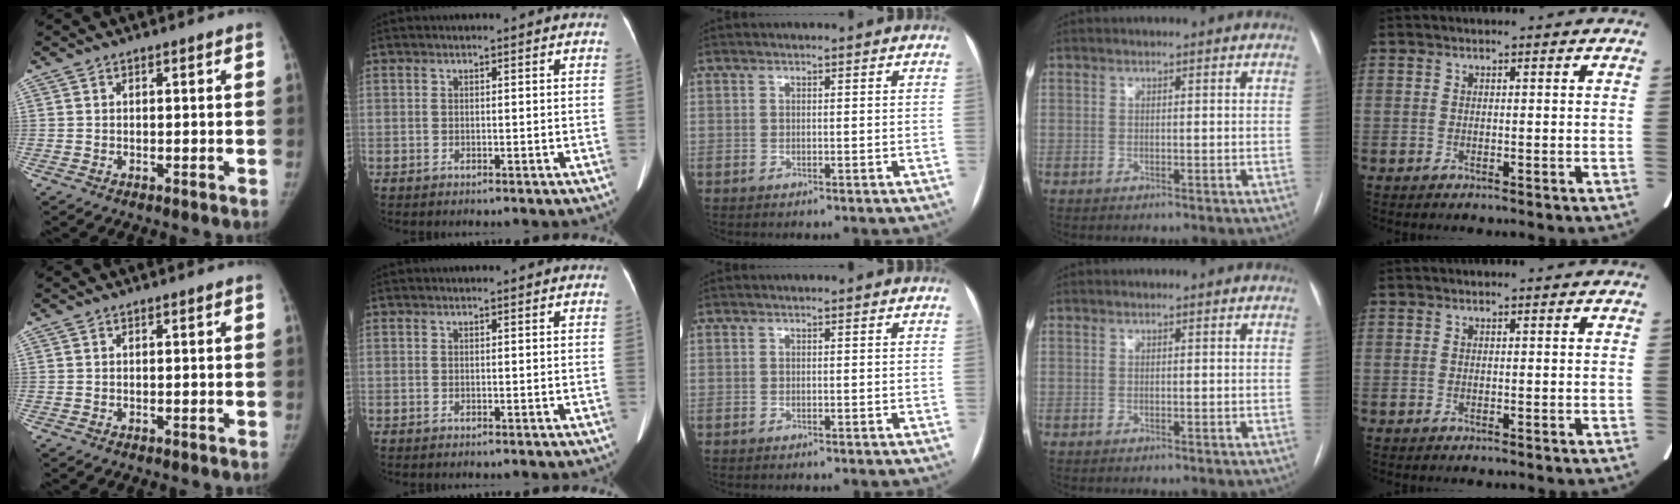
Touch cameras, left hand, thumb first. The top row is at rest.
{}